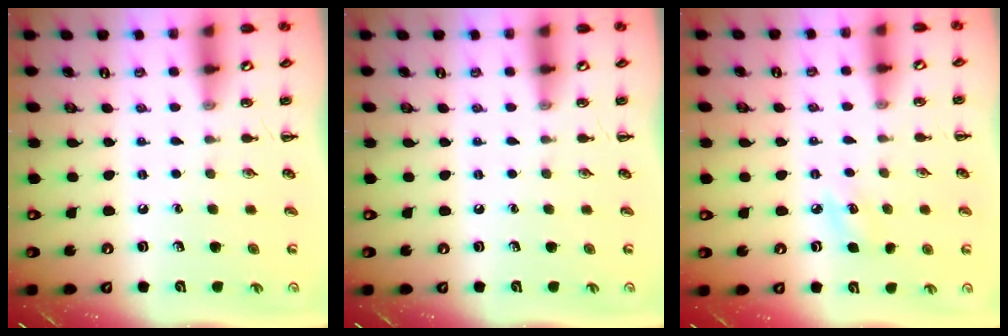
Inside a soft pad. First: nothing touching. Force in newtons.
{"total": 0.0}
{"total": 5.2, "press": 5.0, "slide": 1.3}